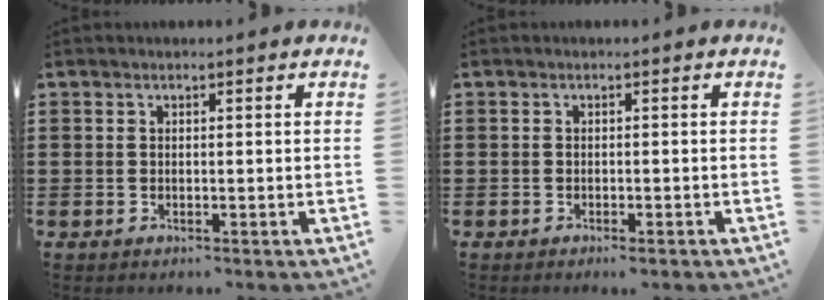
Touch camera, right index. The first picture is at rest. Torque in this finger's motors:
{"motor_torque": [-0.11, -0.14, -0.56, -0.10]}